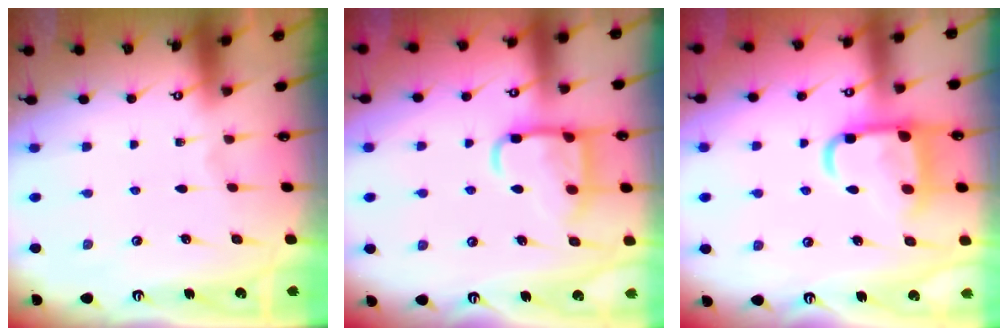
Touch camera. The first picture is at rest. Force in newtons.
{"total": 12.7, "press": 12.6, "slide": 1.4}
{"total": 13.1, "press": 13.0, "slide": 1.4}